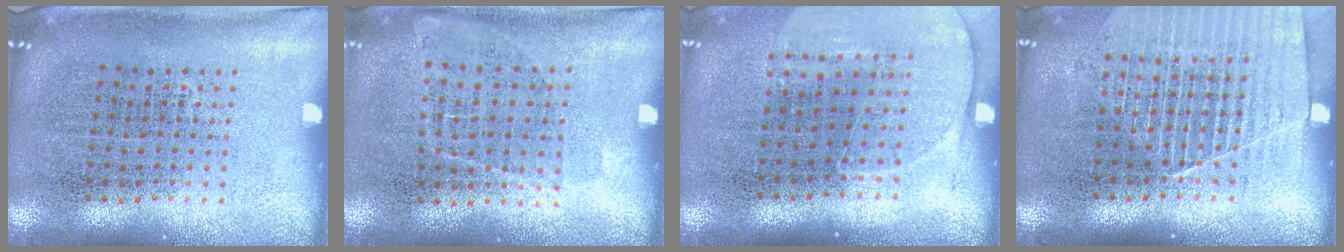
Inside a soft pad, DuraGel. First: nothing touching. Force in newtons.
{"total": 1.1, "press": 0.9, "slide": 0.7}
{"total": 1.4, "press": 1.3, "slide": 0.6}
{"total": 1.3, "press": 1.3, "slide": 0.3}